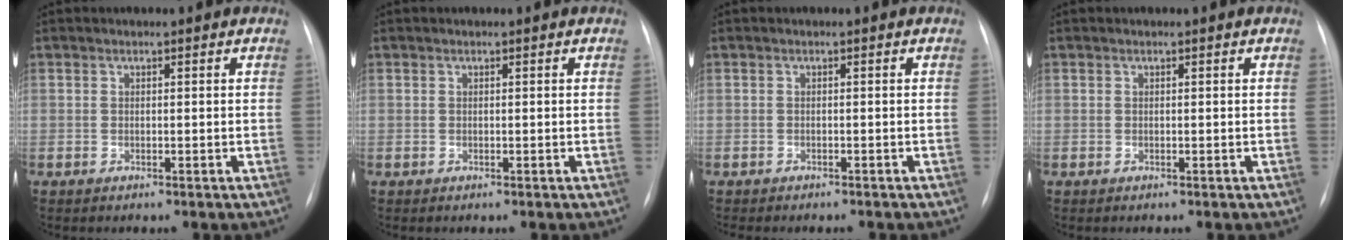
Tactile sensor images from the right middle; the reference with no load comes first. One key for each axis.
{"total": 0.0}
{"total": 4.9, "fx": -4.3, "fy": 1.1, "fz": 2.1, "tx": -0.024, "ty": -0.008, "tz": -0.047}
{"total": 0.0}